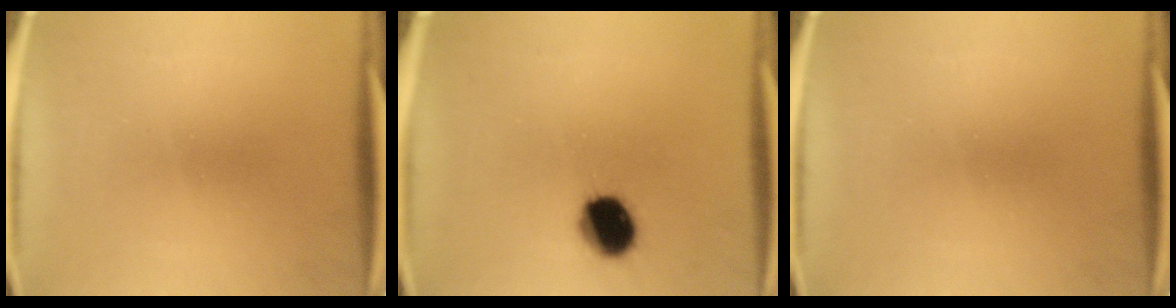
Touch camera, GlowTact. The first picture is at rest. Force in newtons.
{"total": 10.5}
{"total": 0.0}